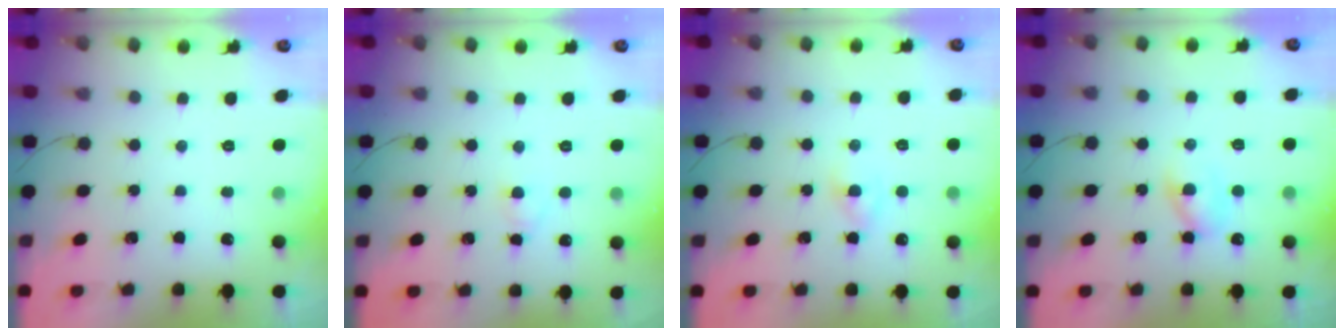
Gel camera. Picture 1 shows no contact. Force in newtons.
{"total": 2.2, "press": 1.9, "slide": 1.1}
{"total": 2.0, "press": 1.9, "slide": 0.7}
{"total": 4.1, "press": 3.8, "slide": 1.5}